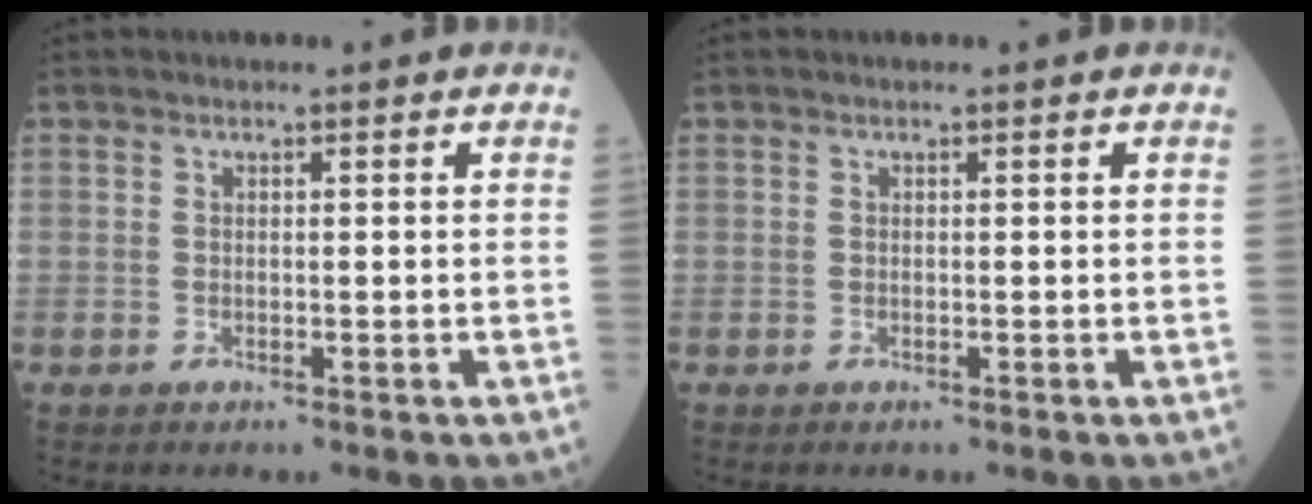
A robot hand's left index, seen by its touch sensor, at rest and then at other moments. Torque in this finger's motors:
{"motor_torque": [0.00, 0.00, 0.00, 0.00]}